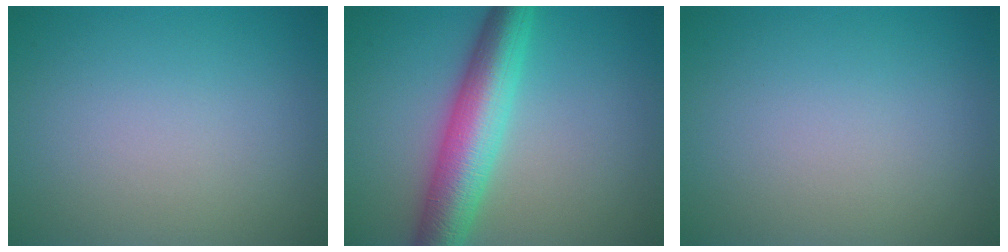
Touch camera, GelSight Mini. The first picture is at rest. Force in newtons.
{"total": 7.1, "press": 7.1, "slide": 0.1}
{"total": 0.0}